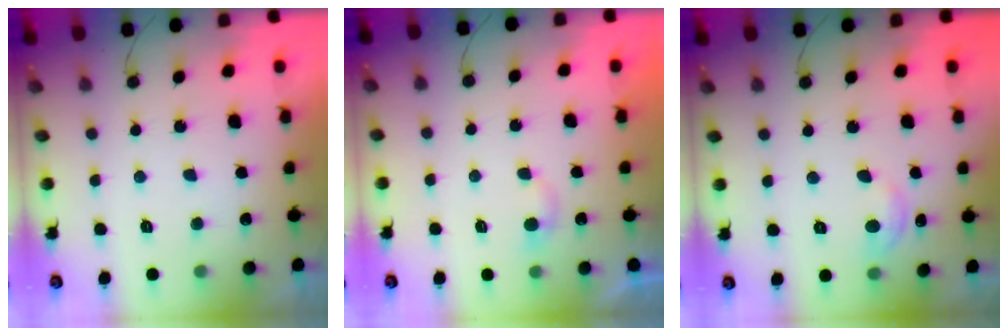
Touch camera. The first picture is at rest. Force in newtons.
{"total": 2.8, "press": 2.8, "slide": 0.2}
{"total": 4.9, "press": 4.9, "slide": 0.6}